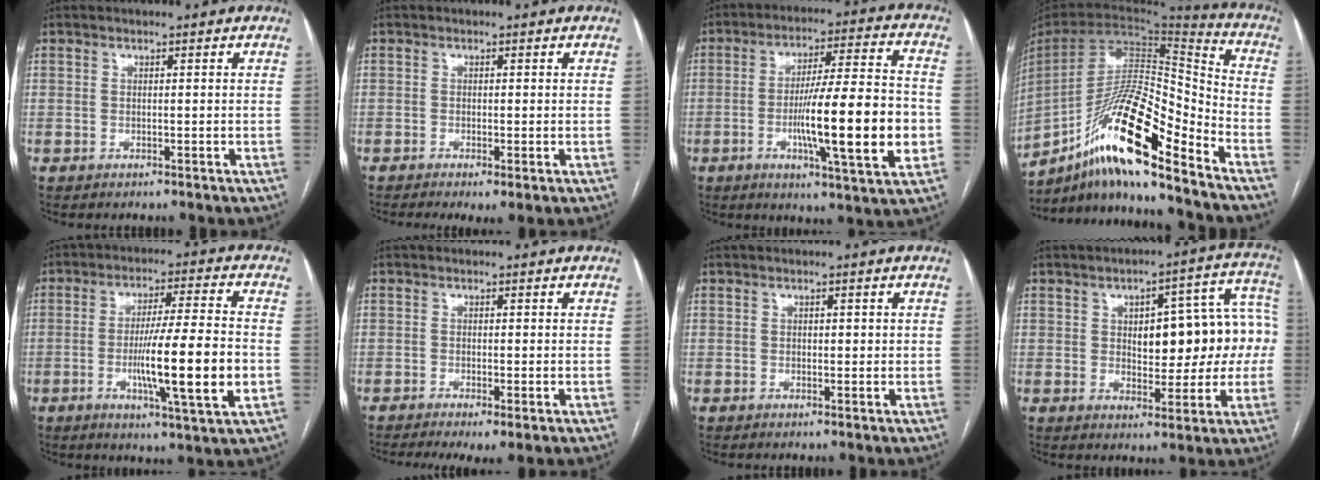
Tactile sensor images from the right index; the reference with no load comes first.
{"total": 2.8, "force": [-1.3, 0.5, 2.4], "torque": [-0.038, -0.009, -0.018]}
{"total": 17.6, "force": [-3.4, 1.2, 17.2], "torque": [-0.267, -0.001, -0.051]}
{"total": 20.2, "force": [-13.6, 2.1, 14.8], "torque": [-0.293, 0.000, -0.249]}
{"total": 14.1, "force": [-2.8, 0.1, 13.8], "torque": [-0.229, -0.009, -0.048]}
{"total": 6.2, "force": [-3.9, 1.0, 4.7], "torque": [-0.075, -0.016, -0.065]}
{"total": 1.3, "force": [0.2, 0.8, 1.1], "torque": [-0.012, 0.001, 0.001]}
{"total": 14.2, "force": [0.7, 5.6, 13.0], "torque": [-0.151, 0.045, 0.018]}